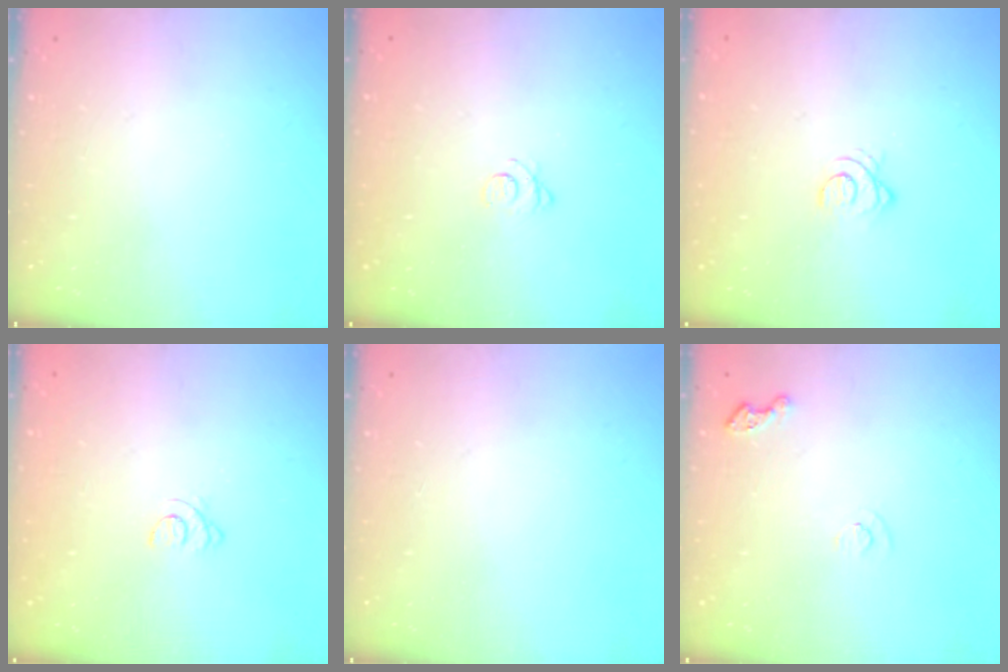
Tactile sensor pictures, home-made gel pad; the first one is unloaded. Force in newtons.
{"total": 2.5, "press": 2.5, "slide": 0.3}
{"total": 3.4, "press": 3.4, "slide": 0.0}
{"total": 3.6, "press": 3.6, "slide": 0.4}
{"total": 0.0}
{"total": 4.8, "press": 4.7, "slide": 0.7}